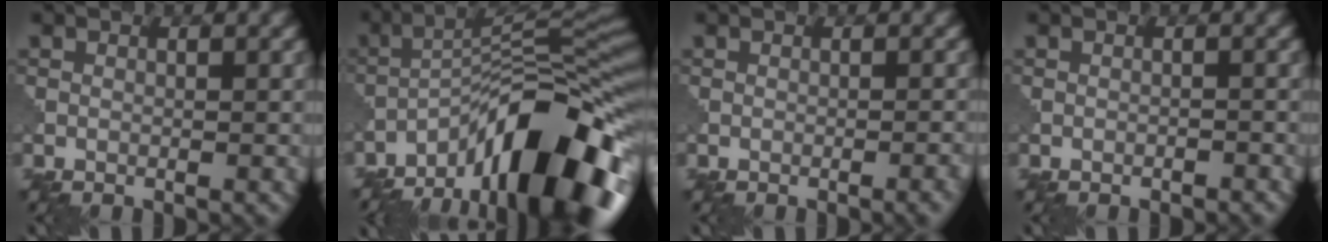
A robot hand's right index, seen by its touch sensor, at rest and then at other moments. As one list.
[{"total": 15.5, "force": [-9.6, 4.8, 11.2], "torque": [-0.171, 0.015, -0.167]}, {"total": 1.4, "force": [-0.6, 0.3, 1.2], "torque": [-0.010, 0.002, -0.011]}, {"total": 0.6, "force": [-0.5, 0.1, 0.2], "torque": [-0.001, 0.001, -0.009]}]